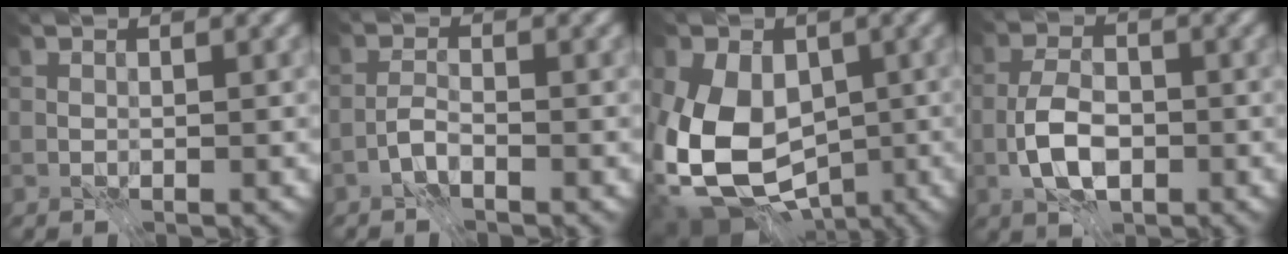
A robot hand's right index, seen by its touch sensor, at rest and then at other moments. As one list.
[{"total": 1.9, "force": [-1.7, 0.4, 0.9], "torque": [-0.015, 0.005, -0.041]}, {"total": 14.2, "force": [-2.6, 10.1, 9.6], "torque": [-0.165, -0.017, -0.047]}, {"total": 5.1, "force": [-2.1, 2.7, 3.8], "torque": [-0.071, 0.001, -0.046]}]